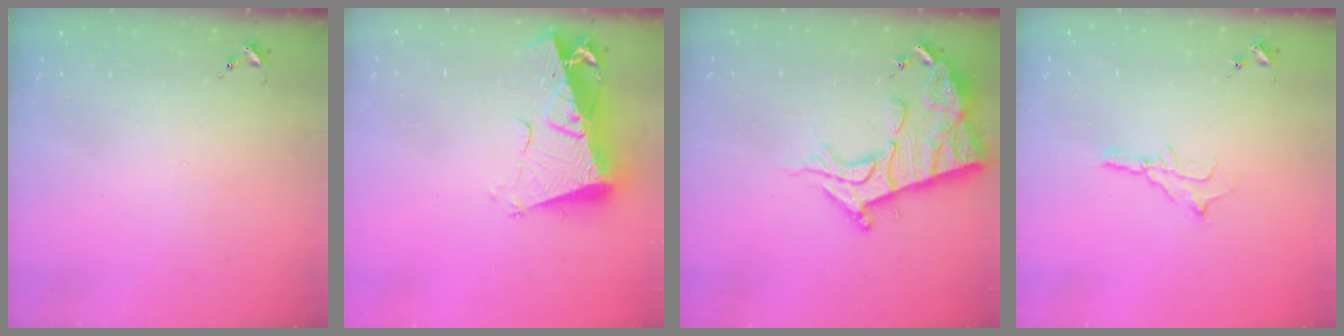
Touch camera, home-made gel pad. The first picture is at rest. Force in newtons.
{"total": 15.1, "press": 14.9, "slide": 1.8}
{"total": 14.8, "press": 14.7, "slide": 1.4}
{"total": 7.3, "press": 7.3, "slide": 0.4}